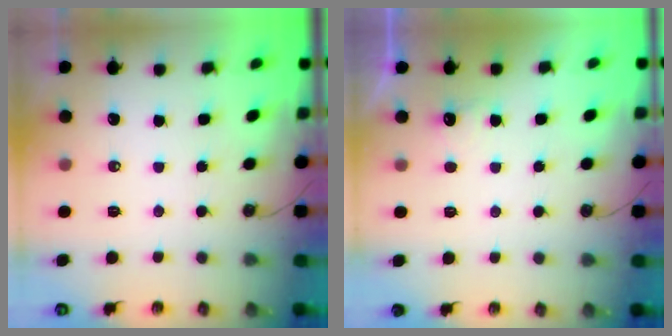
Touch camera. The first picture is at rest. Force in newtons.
{"total": 3.6, "press": 3.5, "slide": 0.8}